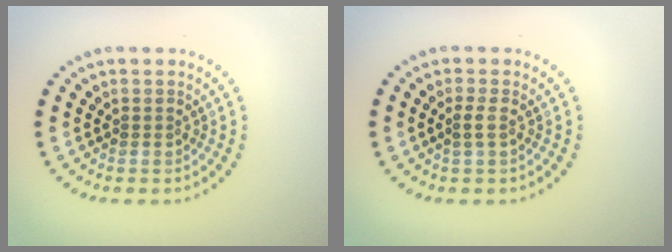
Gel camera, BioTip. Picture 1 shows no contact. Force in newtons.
{"total": 0.8, "press": 0.8, "slide": 0.2}